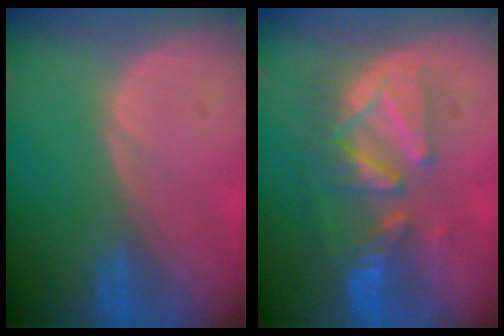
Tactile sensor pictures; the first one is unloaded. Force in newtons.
{"total": 8.6, "press": 8.5, "slide": 1.5}